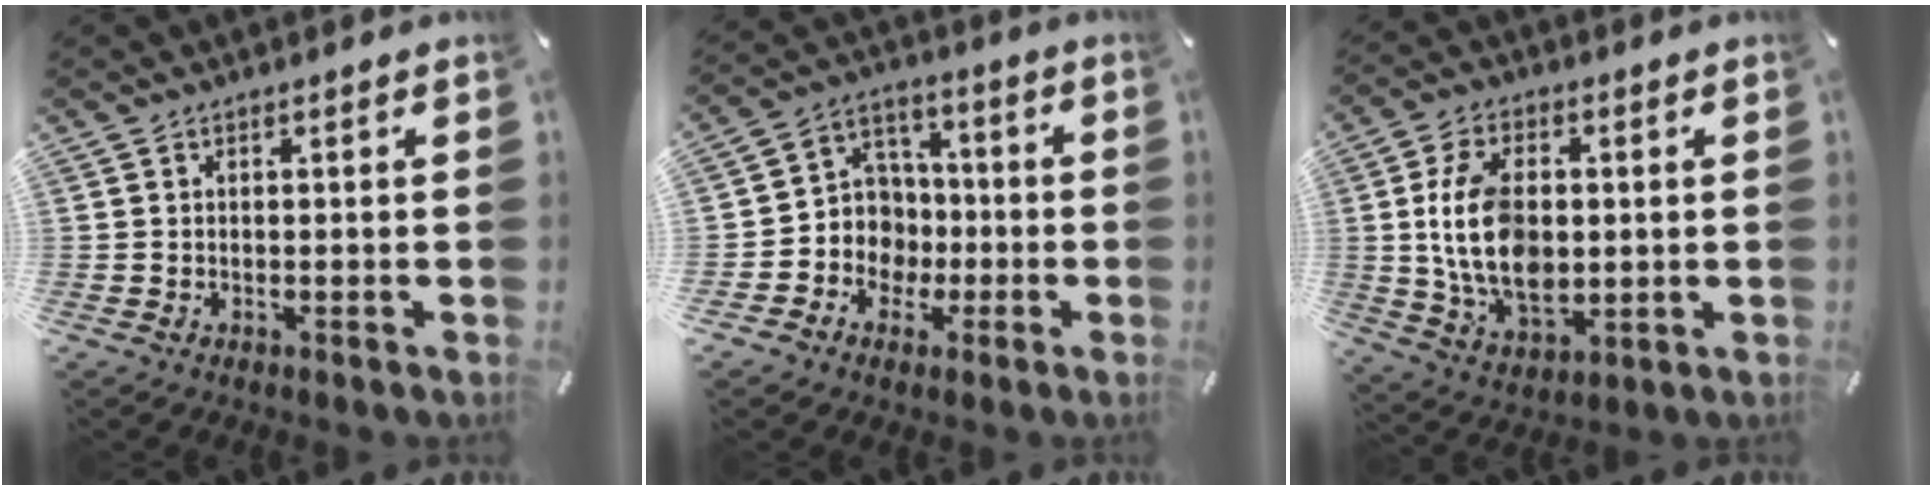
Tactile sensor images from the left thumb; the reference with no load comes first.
{"total": 9.3, "force": [-2.9, 8.9, 0.7], "torque": [-0.022, 0.021, -0.047]}
{"total": 15.4, "force": [0.9, 10.0, 11.6], "torque": [-0.245, -0.002, 0.016]}